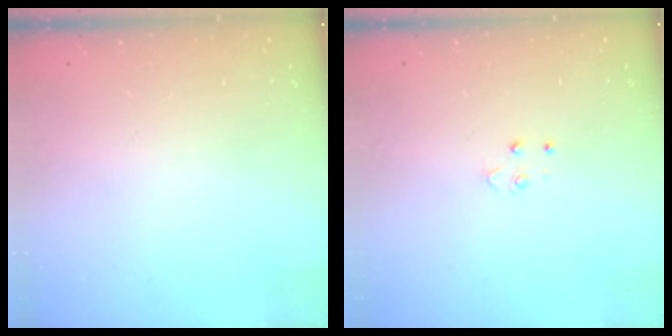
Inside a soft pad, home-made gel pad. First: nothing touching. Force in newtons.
{"total": 3.5, "press": 3.5, "slide": 0.3}